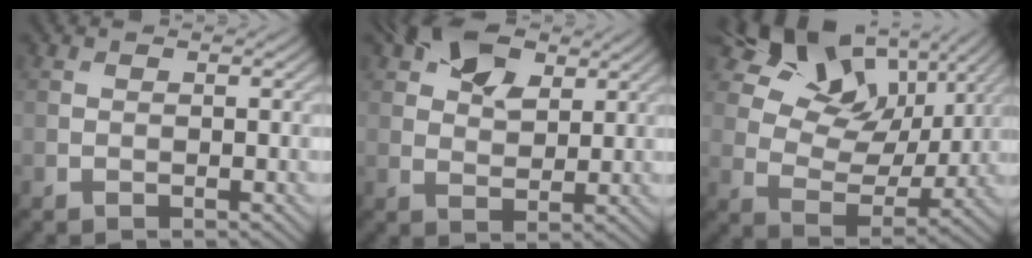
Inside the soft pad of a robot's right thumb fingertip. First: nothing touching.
{"total": 7.6, "force": [4.2, 4.5, 4.5], "torque": [-0.090, 0.006, 0.074]}
{"total": 14.9, "force": [8.9, 8.9, 8.1], "torque": [-0.164, 0.017, 0.148]}